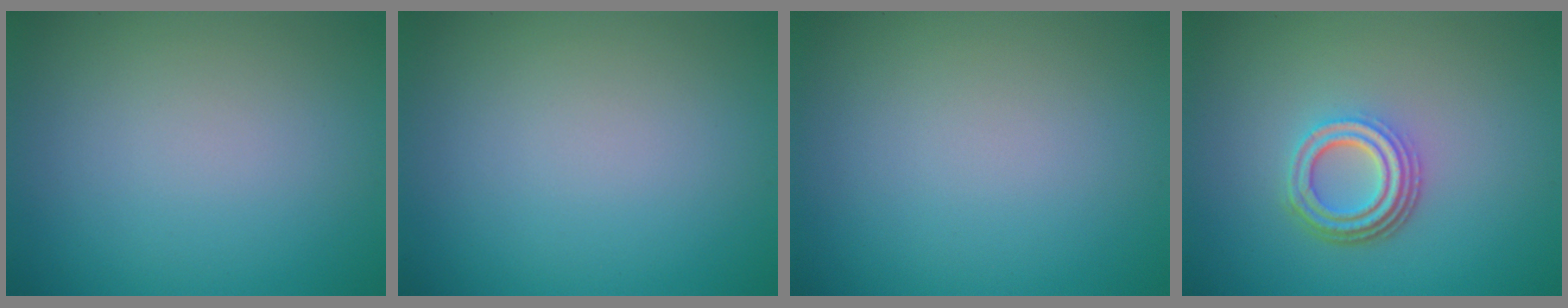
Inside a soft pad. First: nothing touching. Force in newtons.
{"total": 0.0}
{"total": 0.0}
{"total": 4.1, "press": 3.1, "slide": 2.7}